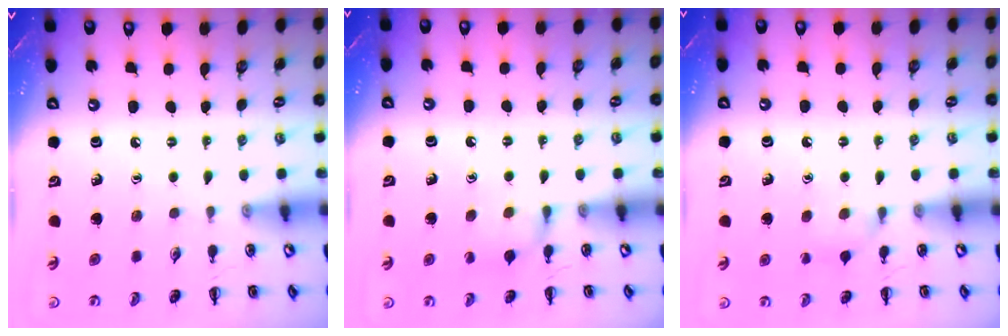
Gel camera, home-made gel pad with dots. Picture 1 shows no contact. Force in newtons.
{"total": 5.9, "press": 5.6, "slide": 1.6}
{"total": 5.6, "press": 5.3, "slide": 1.6}